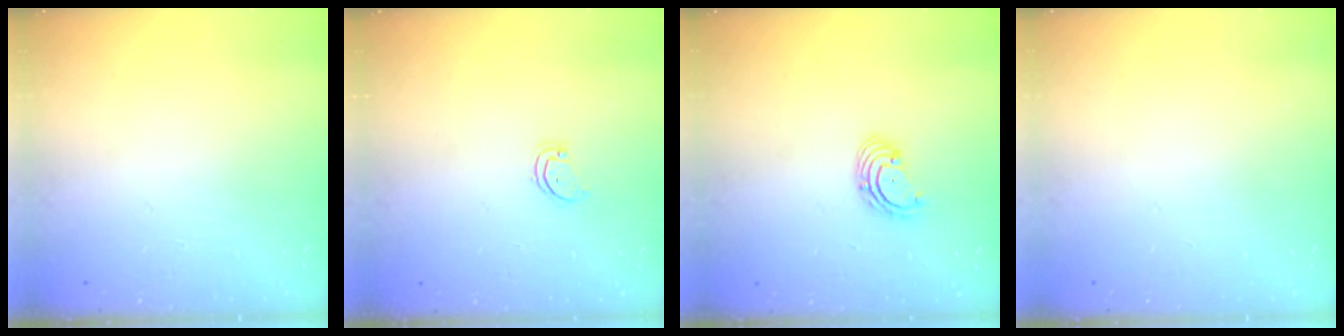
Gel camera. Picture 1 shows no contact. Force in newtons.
{"total": 2.3, "press": 2.3, "slide": 0.1}
{"total": 2.9, "press": 2.9, "slide": 0.3}
{"total": 0.0}